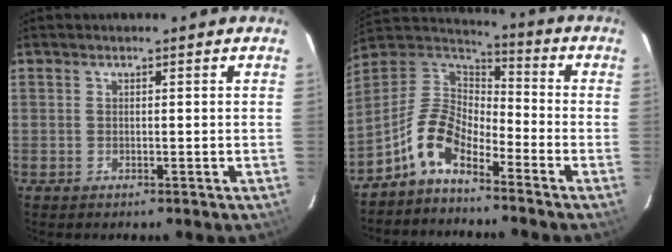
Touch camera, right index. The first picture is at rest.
{"total": 10.3, "force": [-6.5, 4.4, 6.6], "torque": [-0.145, 0.026, -0.141]}